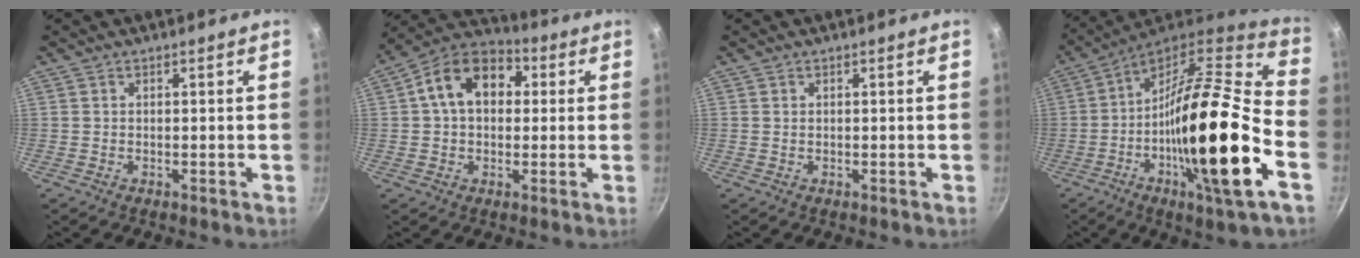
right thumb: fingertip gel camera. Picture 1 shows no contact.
{"total": 13.9, "force": [2.5, 9.8, 9.4], "torque": [-0.120, 0.029, 0.020]}
{"total": 0.0}
{"total": 27.1, "force": [-7.5, 5.6, 25.4], "torque": [-0.396, 0.010, -0.142]}